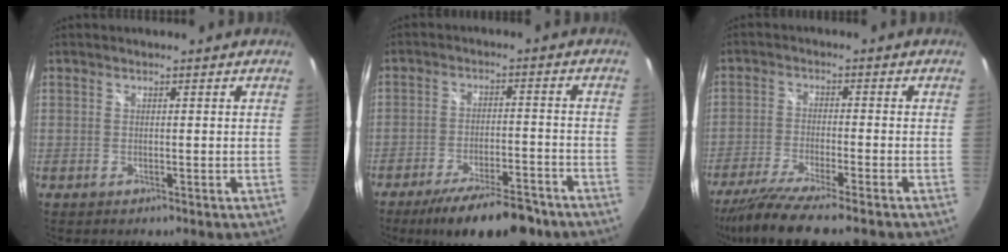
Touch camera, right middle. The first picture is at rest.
{"total": 14.4, "force": [-11.3, 3.7, 8.1], "torque": [-0.147, -0.019, -0.166]}
{"total": 10.6, "force": [-8.6, 0.2, 6.1], "torque": [-0.135, -0.035, -0.149]}